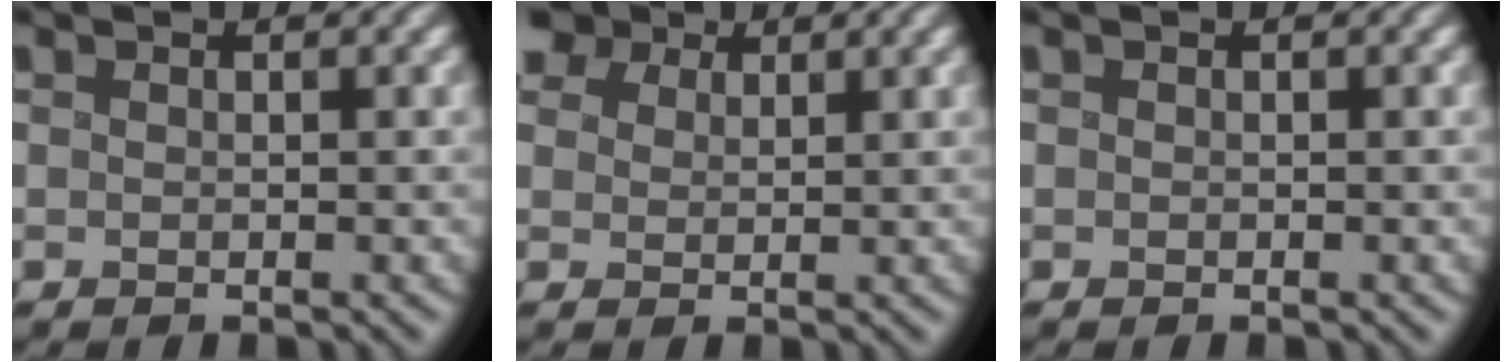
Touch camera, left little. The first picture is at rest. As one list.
[{"total": 7.1, "force": [4.6, 4.3, 3.3], "torque": [-0.101, 0.015, 0.072]}, {"total": 0.0}]